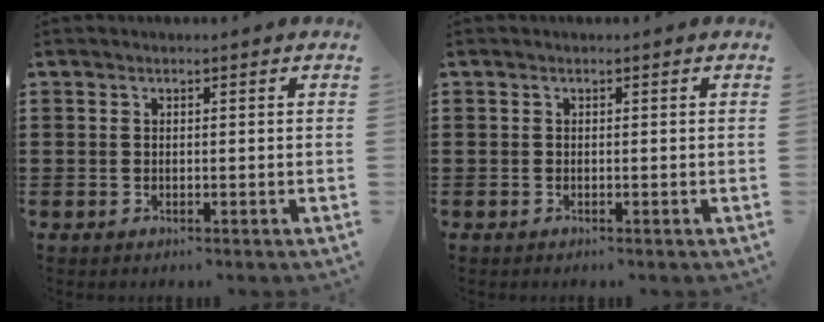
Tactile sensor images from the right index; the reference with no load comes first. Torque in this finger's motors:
{"motor_torque": [0.11, 0.12, 0.07, 0.01]}